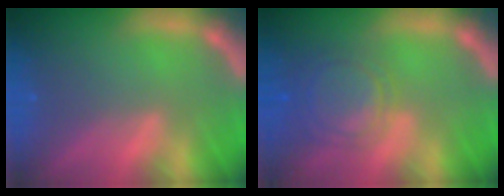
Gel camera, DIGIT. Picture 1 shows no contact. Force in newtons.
{"total": 5.6}